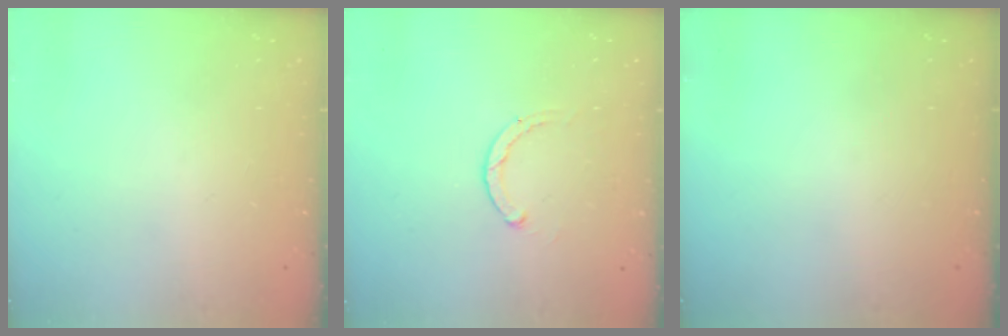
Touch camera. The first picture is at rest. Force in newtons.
{"total": 1.1, "press": 1.0, "slide": 0.3}
{"total": 0.0}